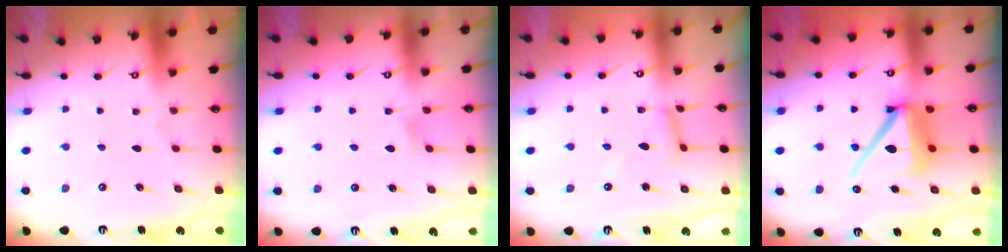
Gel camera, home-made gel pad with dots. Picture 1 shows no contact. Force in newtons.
{"total": 4.7, "press": 4.6, "slide": 0.7}
{"total": 8.4, "press": 8.4, "slide": 0.5}
{"total": 12.9, "press": 12.8, "slide": 1.5}